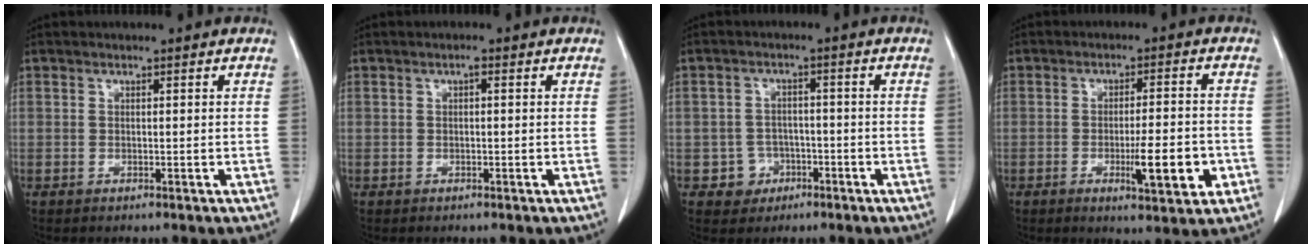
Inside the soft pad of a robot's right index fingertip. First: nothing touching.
{"total": 0.6, "force": [0.1, 0.2, 0.6], "torque": [-0.011, 0.003, 0.001]}
{"total": 4.0, "force": [-1.7, 3.6, 0.0], "torque": [0.008, 0.016, -0.023]}
{"total": 8.2, "force": [-2.6, 1.2, 7.6], "torque": [-0.113, -0.008, -0.033]}